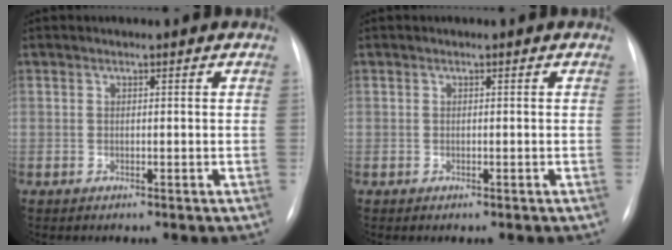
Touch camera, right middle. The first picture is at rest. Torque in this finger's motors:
{"motor_torque": [-0.20, -0.01, 0.02, 0.01]}